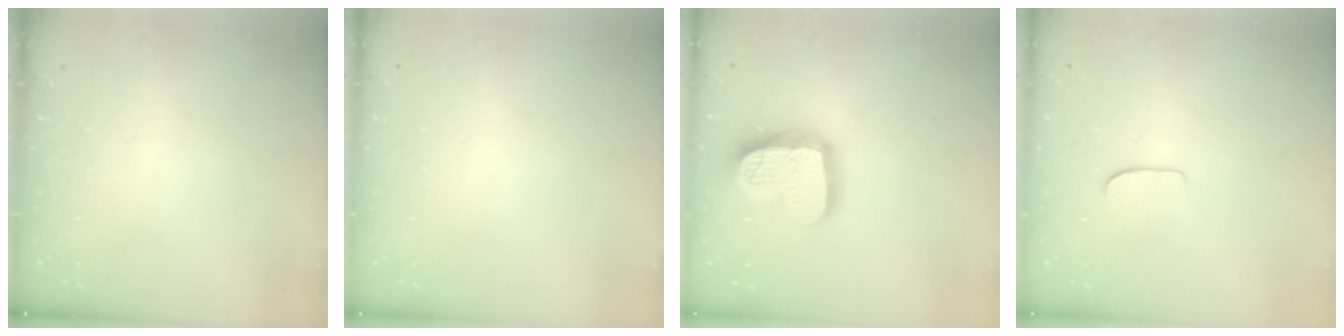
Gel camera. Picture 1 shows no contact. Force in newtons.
{"total": 0.0}
{"total": 18.7, "press": 18.7, "slide": 1.4}
{"total": 5.2, "press": 5.2, "slide": 0.4}